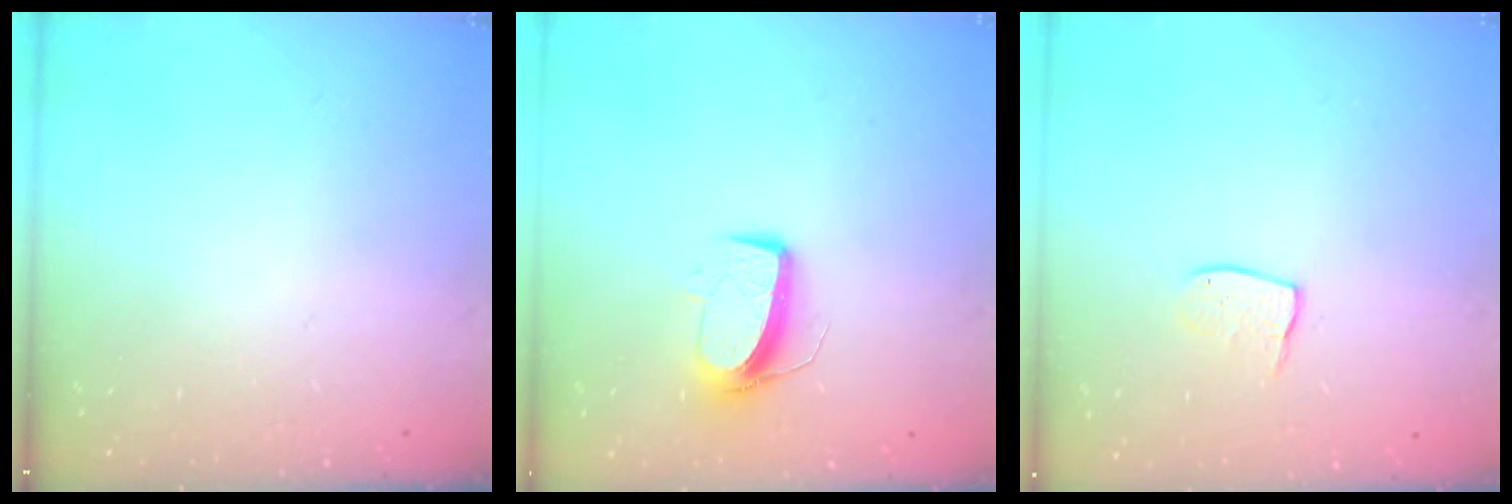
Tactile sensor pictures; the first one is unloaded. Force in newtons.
{"total": 9.9, "press": 9.9, "slide": 0.4}
{"total": 7.0, "press": 7.0, "slide": 0.5}